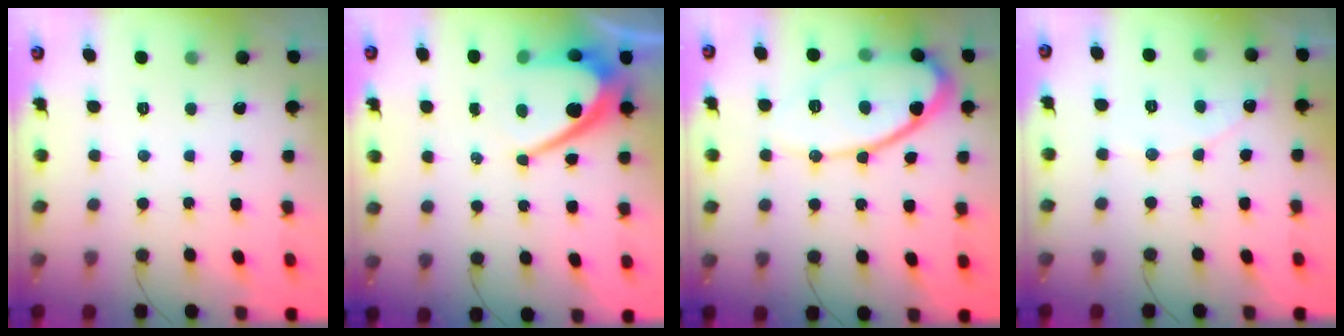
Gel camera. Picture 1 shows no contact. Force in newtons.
{"total": 12.2, "press": 12.2, "slide": 1.1}
{"total": 13.8, "press": 13.7, "slide": 1.2}
{"total": 4.7, "press": 4.6, "slide": 0.5}